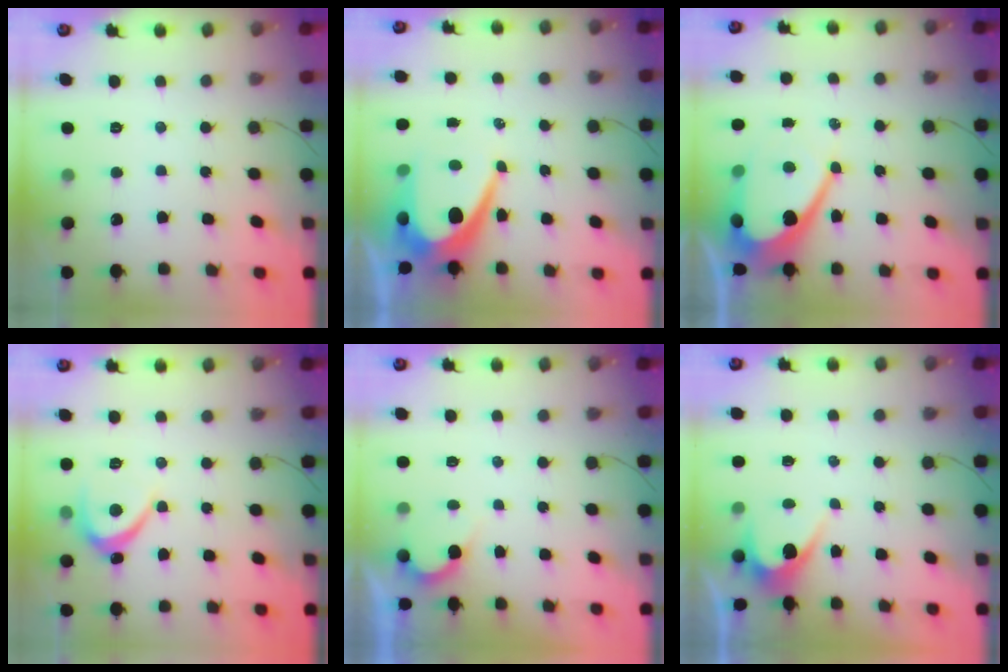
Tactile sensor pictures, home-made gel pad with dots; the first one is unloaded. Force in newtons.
{"total": 11.8, "press": 11.7, "slide": 1.1}
{"total": 13.7, "press": 13.6, "slide": 1.2}
{"total": 3.9, "press": 3.9, "slide": 0.5}
{"total": 2.3, "press": 2.3, "slide": 0.1}
{"total": 2.8, "press": 2.8, "slide": 0.2}